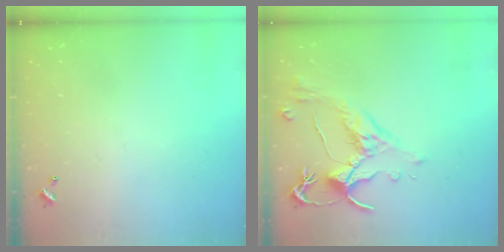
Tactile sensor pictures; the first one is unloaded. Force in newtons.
{"total": 2.4, "press": 2.0, "slide": 1.4}